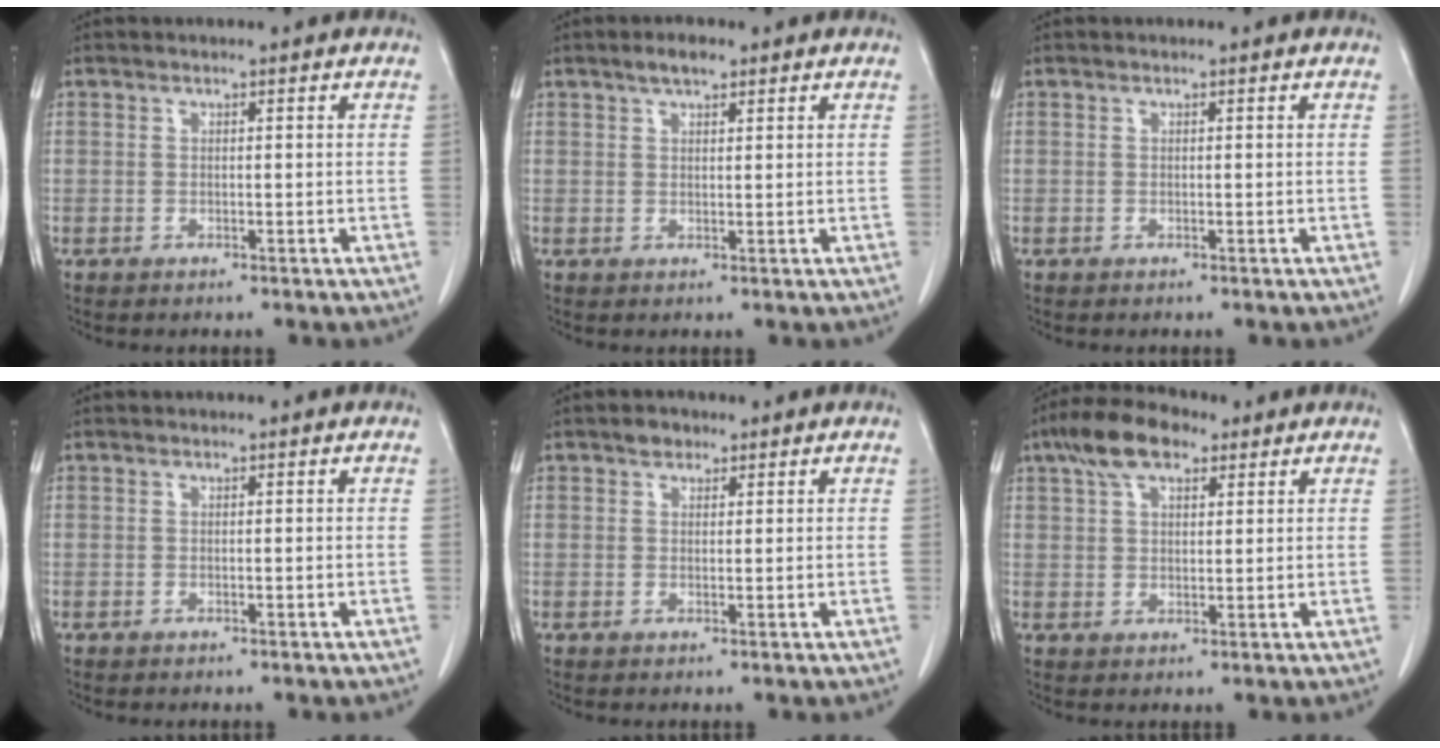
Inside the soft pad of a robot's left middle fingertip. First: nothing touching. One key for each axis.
{"total": 2.6, "fx": 1.9, "fy": 0.9, "fz": 1.6, "tx": -0.031, "ty": 0.005, "tz": 0.032}
{"total": 0.0}
{"total": 0.0}
{"total": 1.7, "fx": 1.2, "fy": 1.1, "fz": 0.5, "tx": -0.010, "ty": 0.003, "tz": 0.017}
{"total": 8.0, "fx": 4.8, "fy": 3.5, "fz": 5.3, "tx": -0.105, "ty": 0.029, "tz": 0.088}